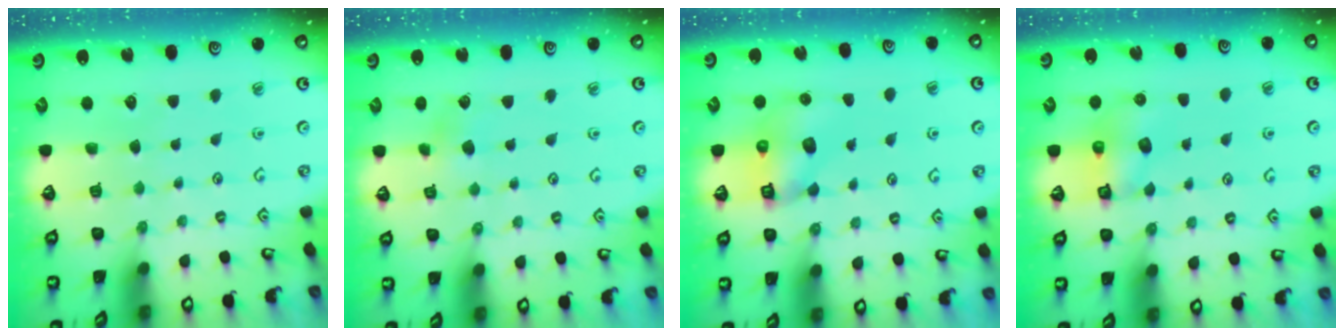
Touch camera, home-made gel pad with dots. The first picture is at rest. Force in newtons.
{"total": 3.0, "press": 3.0, "slide": 0.4}
{"total": 6.8, "press": 6.7, "slide": 1.0}
{"total": 8.8, "press": 8.8, "slide": 0.6}